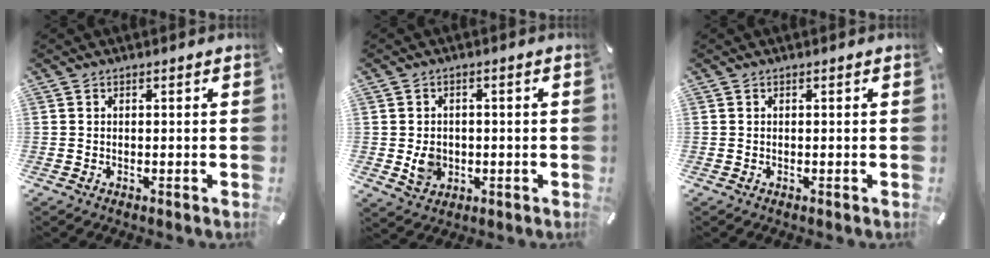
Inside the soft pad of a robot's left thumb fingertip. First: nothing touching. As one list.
[{"total": 5.3, "force": [-0.8, 4.5, 2.6], "torque": [-0.035, -0.006, -0.017]}, {"total": 0.0}]